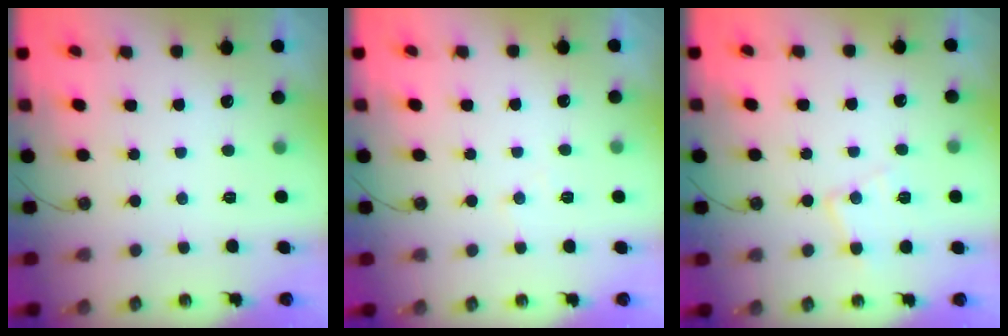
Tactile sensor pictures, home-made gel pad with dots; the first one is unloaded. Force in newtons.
{"total": 4.9, "press": 4.8, "slide": 0.7}
{"total": 9.6, "press": 9.6, "slide": 0.7}